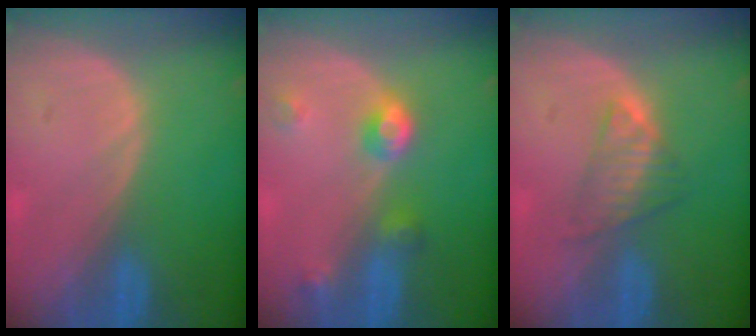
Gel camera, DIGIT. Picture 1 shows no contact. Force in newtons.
{"total": 4.7, "press": 4.3, "slide": 2.0}
{"total": 4.0, "press": 4.0, "slide": 0.6}